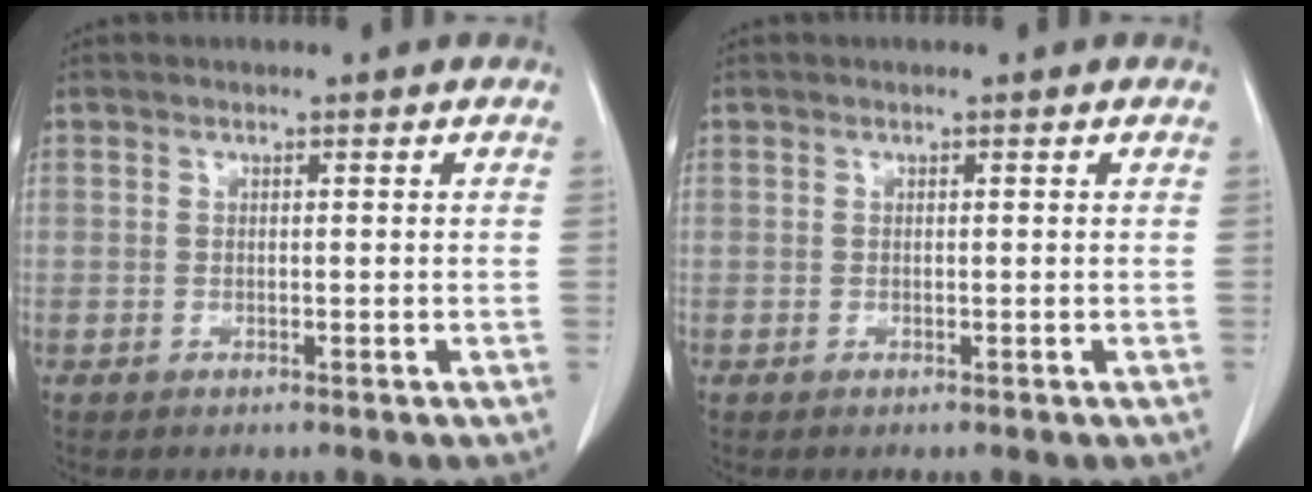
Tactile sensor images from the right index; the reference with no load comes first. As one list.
[{"total": 0.0}]